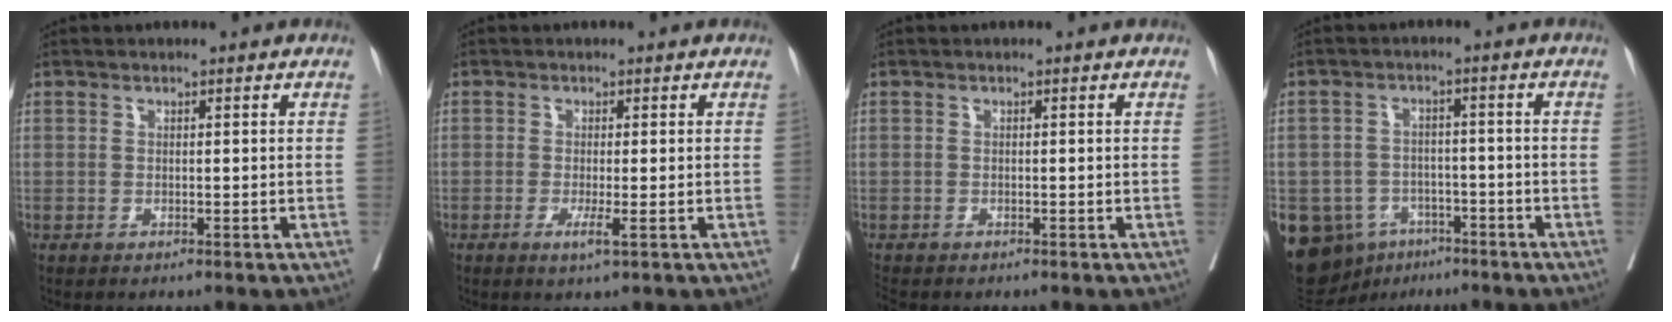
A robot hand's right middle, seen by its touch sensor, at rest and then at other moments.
{"total": 2.1, "force": [-0.9, -0.1, 2.0], "torque": [-0.033, -0.005, -0.016]}
{"total": 1.6, "force": [-1.5, 0.5, 0.4], "torque": [-0.013, -0.007, -0.027]}
{"total": 15.1, "force": [-7.8, 11.6, 5.6], "torque": [-0.140, 0.016, -0.106]}